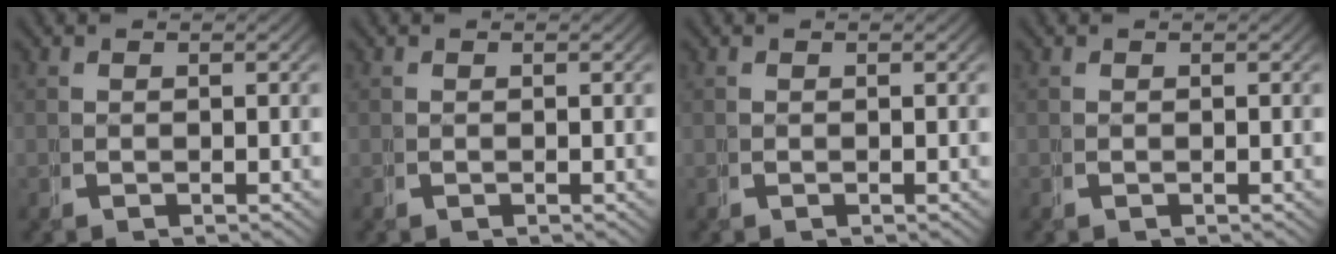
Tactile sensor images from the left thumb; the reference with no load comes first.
{"total": 0.0}
{"total": 0.0}
{"total": 0.0}